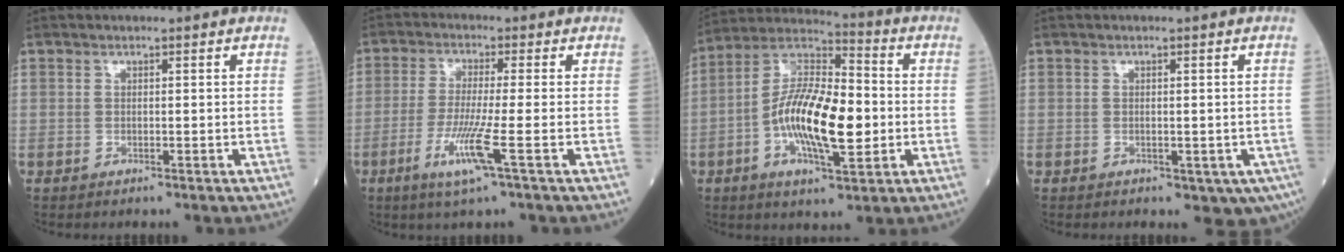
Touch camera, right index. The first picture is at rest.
{"total": 7.1, "force": [-2.9, -0.8, 6.4], "torque": [-0.133, -0.022, -0.059]}
{"total": 15.9, "force": [-2.5, 4.9, 14.9], "torque": [-0.285, 0.010, -0.049]}
{"total": 4.7, "force": [-2.1, 2.6, 3.4], "torque": [-0.026, -0.003, -0.020]}